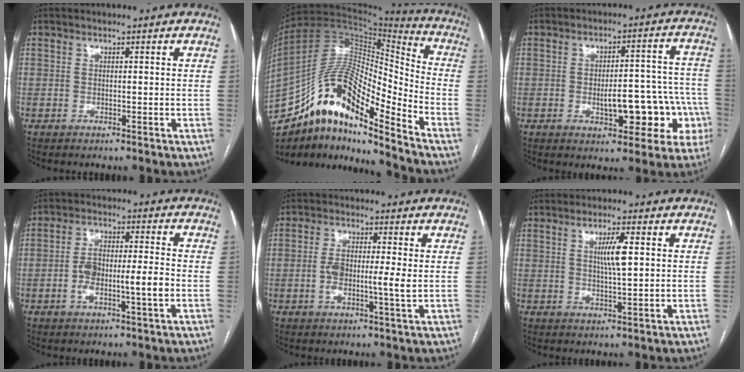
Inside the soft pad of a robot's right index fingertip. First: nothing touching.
{"total": 19.6, "force": [-13.1, 4.6, 13.9], "torque": [-0.266, 0.033, -0.229]}
{"total": 10.9, "force": [-3.3, 5.0, 9.1], "torque": [-0.094, 0.035, -0.034]}
{"total": 7.9, "force": [-1.8, 1.7, 7.5], "torque": [-0.144, 0.017, -0.031]}
{"total": 5.7, "force": [-0.2, 0.9, 5.7], "torque": [-0.112, 0.006, -0.007]}
{"total": 4.9, "force": [1.0, 0.4, 4.7], "torque": [-0.086, 0.000, 0.018]}